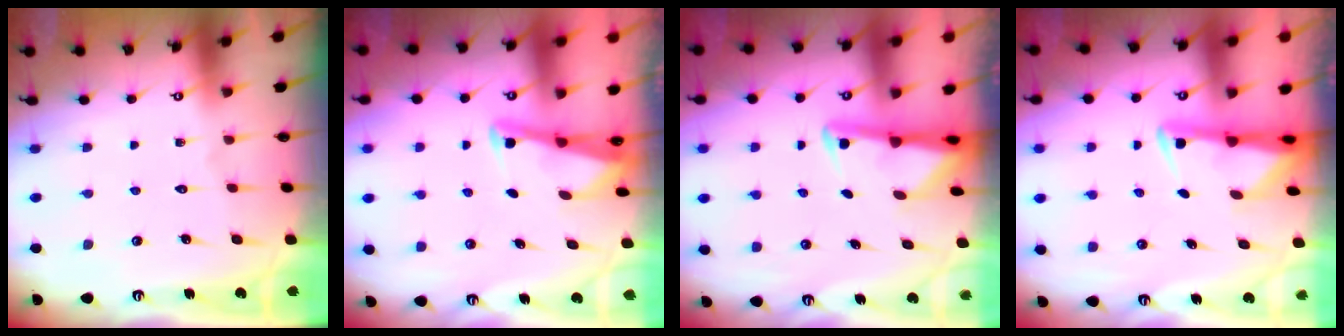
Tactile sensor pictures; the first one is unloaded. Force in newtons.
{"total": 2.5, "press": 2.5, "slide": 0.1}
{"total": 3.0, "press": 2.9, "slide": 0.7}
{"total": 2.8, "press": 2.7, "slide": 0.6}